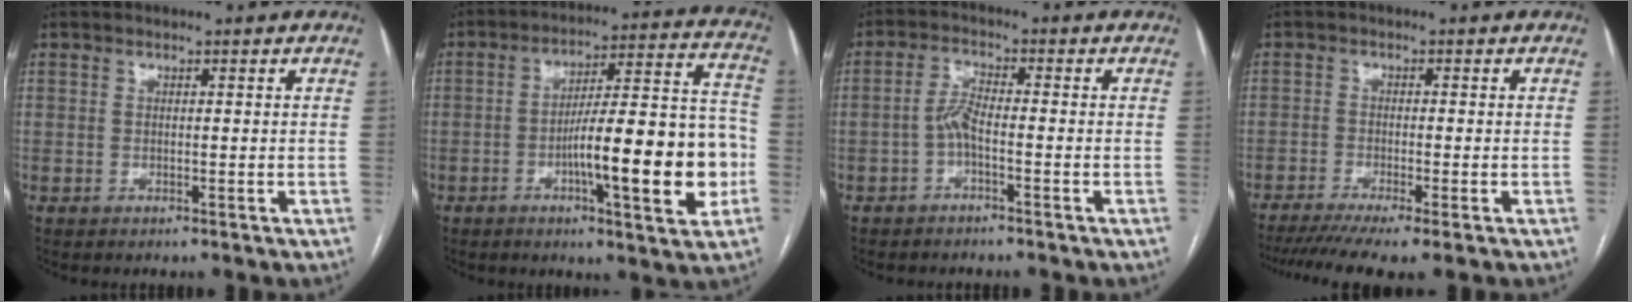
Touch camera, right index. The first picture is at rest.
{"total": 18.3, "force": [-4.8, 2.7, 17.4], "torque": [-0.248, 0.019, -0.068]}
{"total": 3.2, "force": [-1.4, 0.6, 2.8], "torque": [-0.058, 0.007, -0.031]}
{"total": 8.4, "force": [-6.5, 0.0, 5.4], "torque": [-0.087, -0.015, -0.106]}